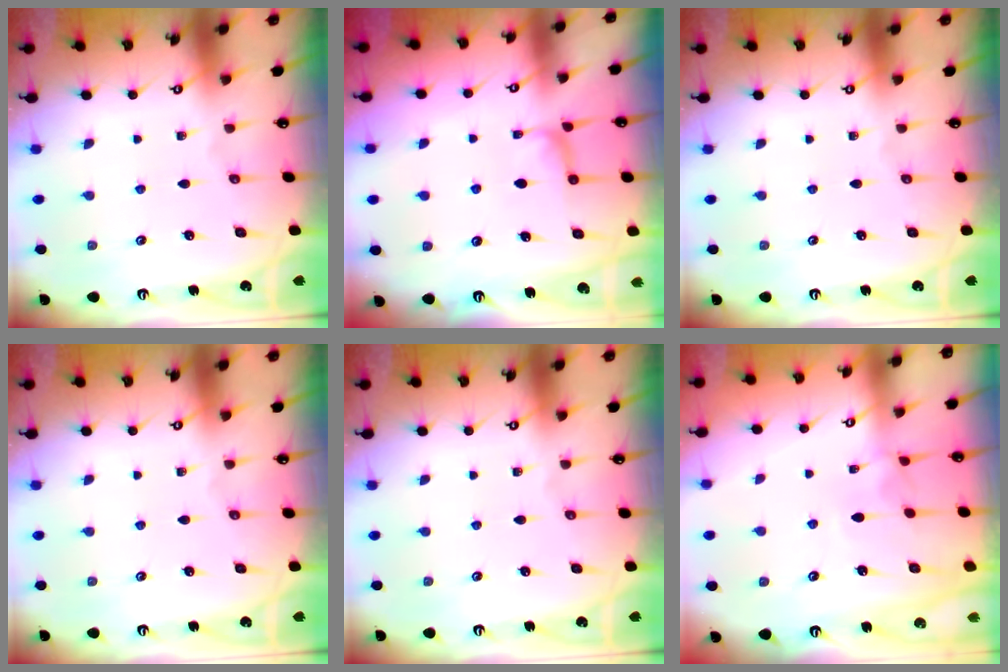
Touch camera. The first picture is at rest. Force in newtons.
{"total": 2.8, "press": 2.7, "slide": 0.8}
{"total": 0.0}
{"total": 0.0}
{"total": 0.0}
{"total": 3.8, "press": 3.8, "slide": 0.2}